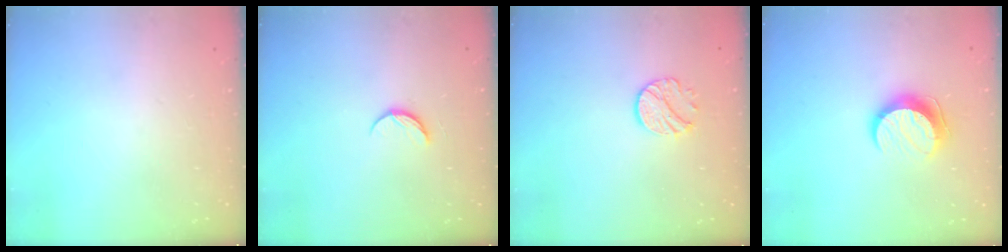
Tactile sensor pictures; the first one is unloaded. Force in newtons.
{"total": 5.1, "press": 5.1, "slide": 0.6}
{"total": 8.5, "press": 8.5, "slide": 0.4}
{"total": 9.7, "press": 9.7, "slide": 1.0}